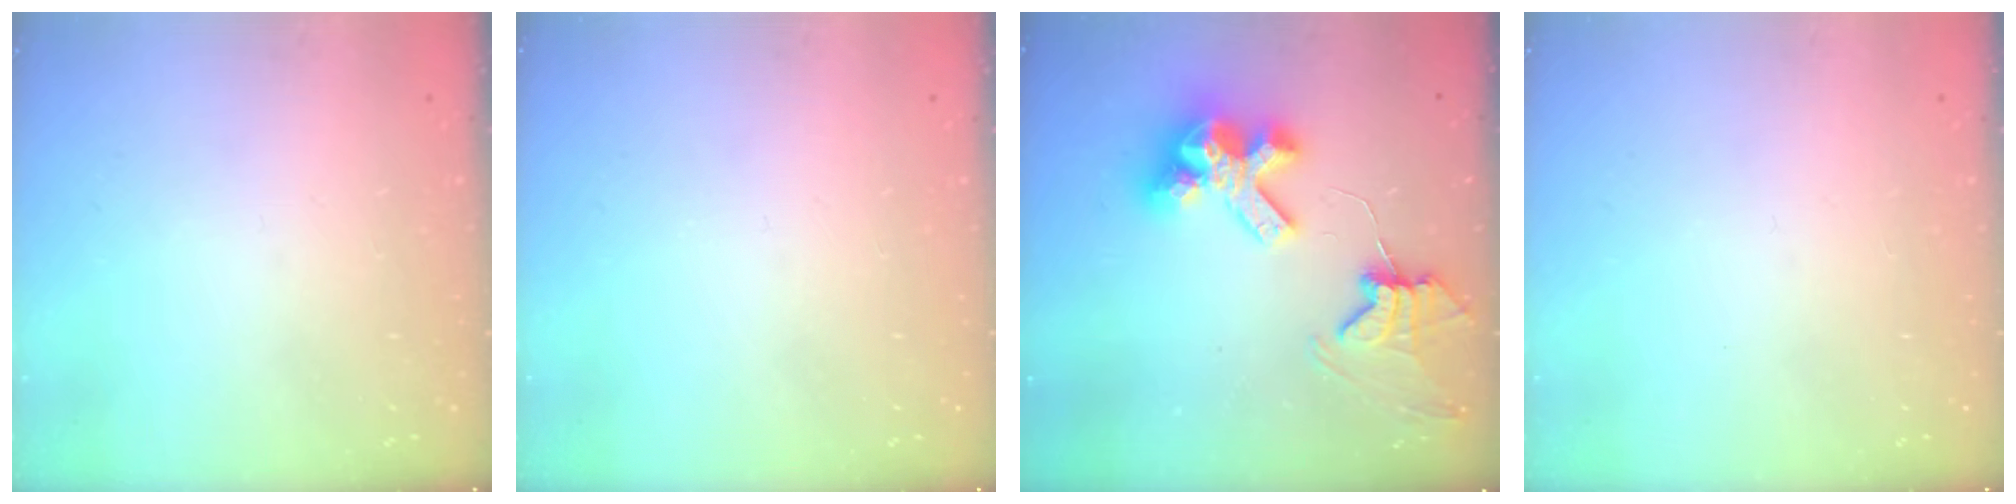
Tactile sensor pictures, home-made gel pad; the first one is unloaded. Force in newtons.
{"total": 0.0}
{"total": 11.7, "press": 11.6, "slide": 1.3}
{"total": 0.0}